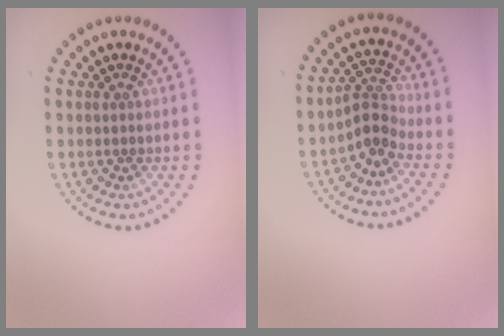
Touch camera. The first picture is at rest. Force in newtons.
{"total": 2.4, "press": 1.7, "slide": 1.7}